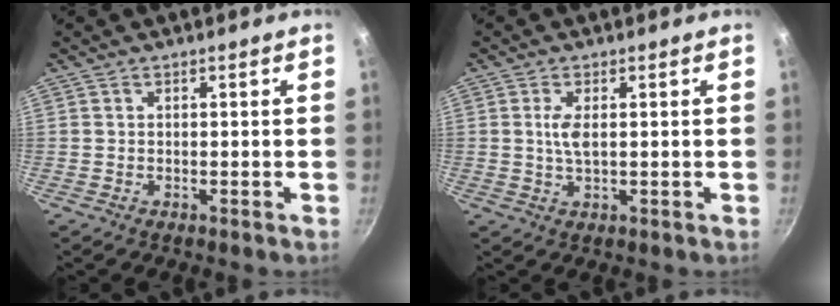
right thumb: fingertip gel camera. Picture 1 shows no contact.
{"total": 3.3, "force": [0.5, 1.3, 3.0], "torque": [-0.062, 0.000, 0.011]}